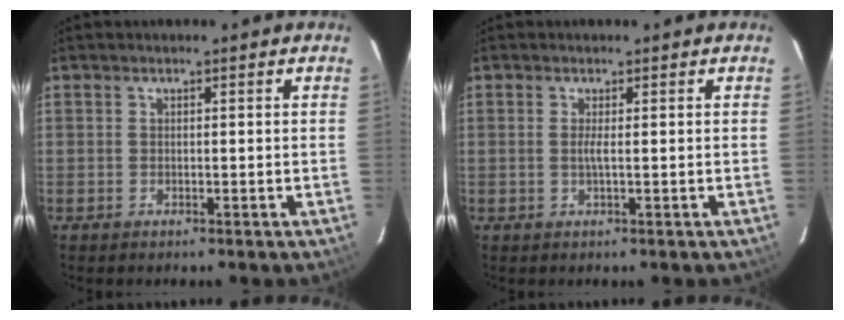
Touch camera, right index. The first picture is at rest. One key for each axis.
{"total": 1.1, "fx": 0.1, "fy": -0.3, "fz": 1.0, "tx": -0.022, "ty": -0.002, "tz": 0.000}